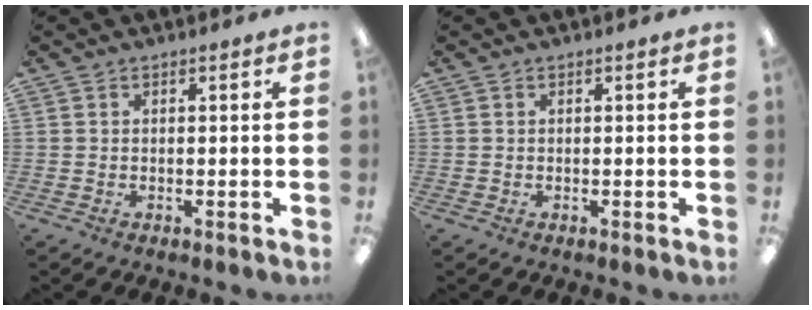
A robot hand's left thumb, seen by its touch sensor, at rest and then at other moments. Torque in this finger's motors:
{"motor_torque": [-0.04, 0.06, -0.12, 0.03, 0.00]}